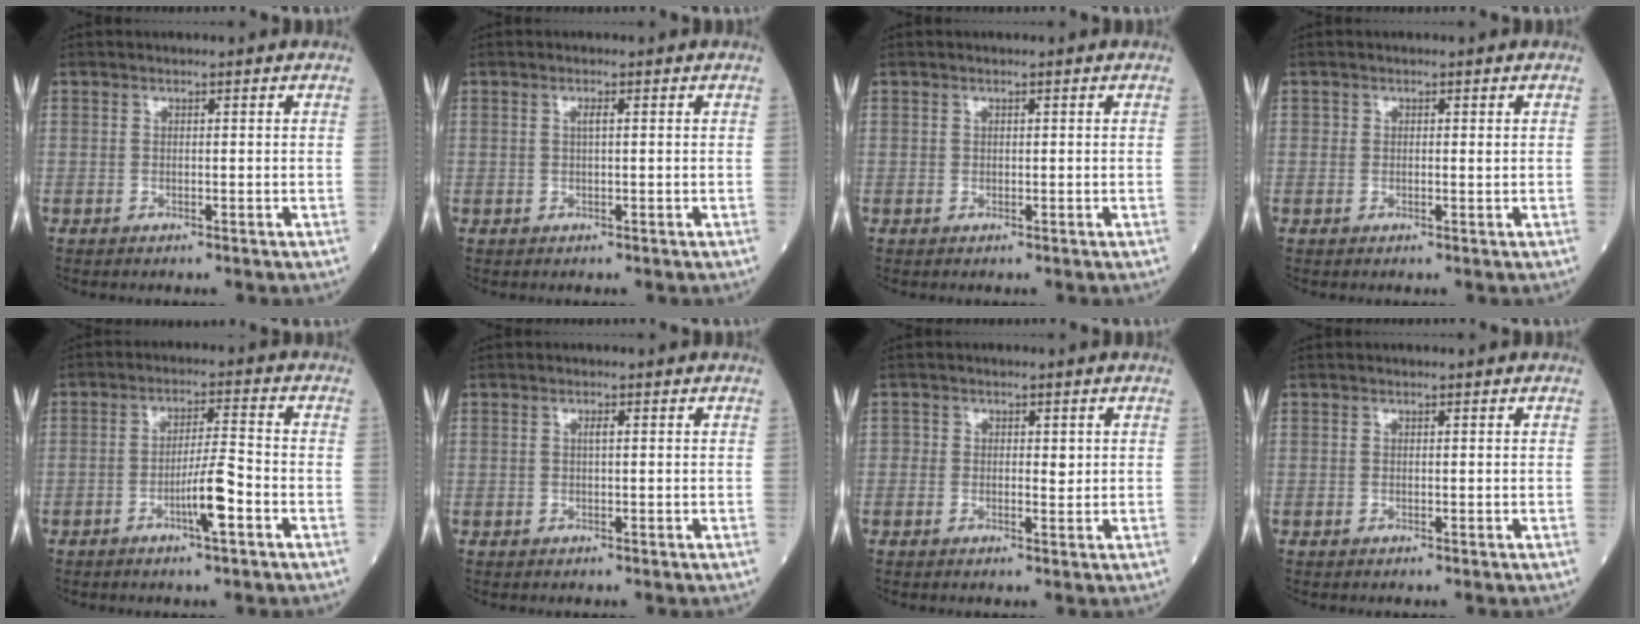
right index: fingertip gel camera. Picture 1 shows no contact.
{"total": 1.0, "force": [0.3, 0.1, 1.0], "torque": [-0.021, 0.002, 0.004]}
{"total": 0.0}
{"total": 0.5, "force": [0.1, 0.3, 0.4], "torque": [-0.005, 0.000, -0.001]}
{"total": 6.0, "force": [-2.6, 0.1, 5.4], "torque": [-0.099, 0.000, -0.048]}
{"total": 0.8, "force": [0.2, 0.1, 0.8], "torque": [-0.017, 0.002, 0.002]}
{"total": 1.9, "force": [0.1, 1.3, 1.5], "torque": [-0.013, 0.001, -0.002]}
{"total": 0.0}